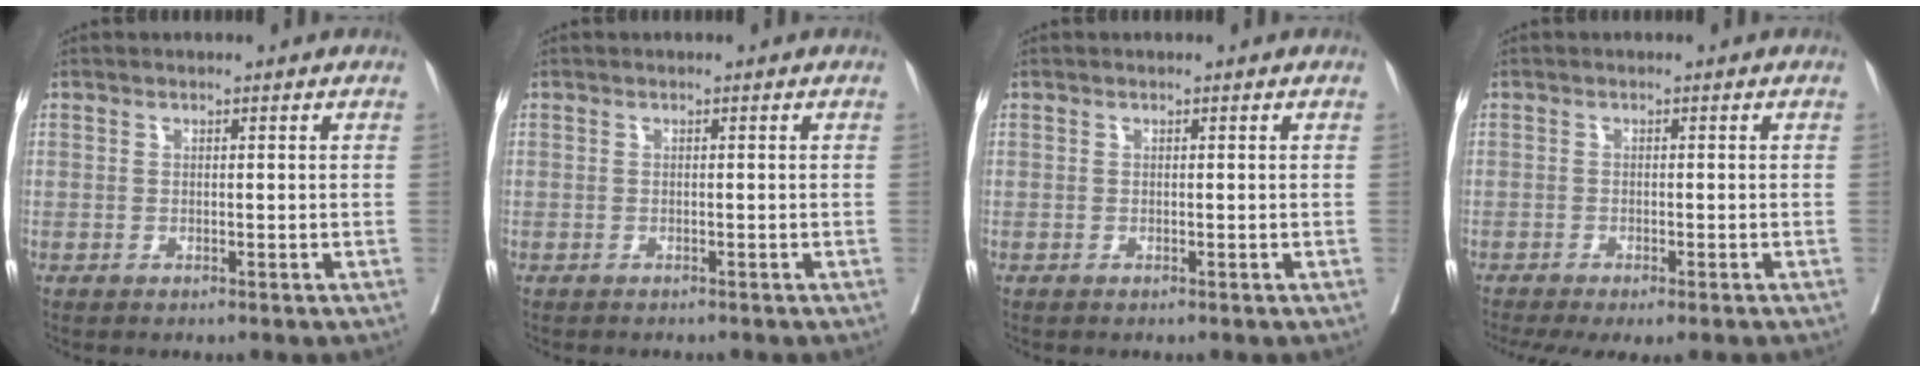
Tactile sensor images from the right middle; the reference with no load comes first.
{"total": 1.6, "force": [-1.5, 0.5, 0.4], "torque": [-0.011, -0.004, -0.019]}
{"total": 0.0}
{"total": 8.4, "force": [-6.8, 1.7, 4.7], "torque": [-0.064, -0.012, -0.102]}